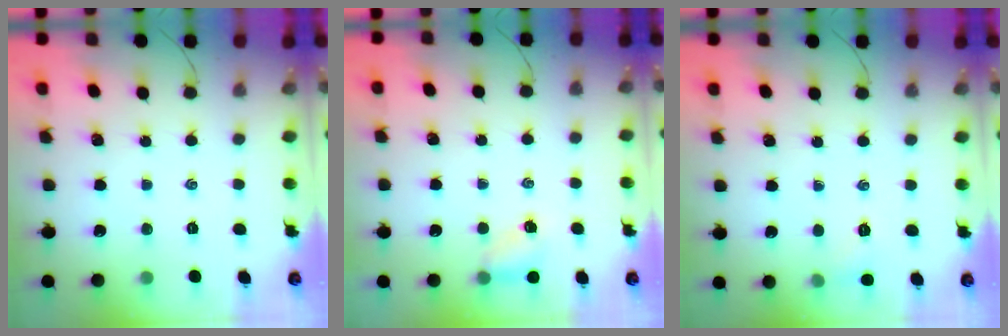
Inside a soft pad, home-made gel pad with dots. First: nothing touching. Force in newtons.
{"total": 4.4, "press": 4.3, "slide": 1.1}
{"total": 4.8, "press": 4.6, "slide": 1.4}